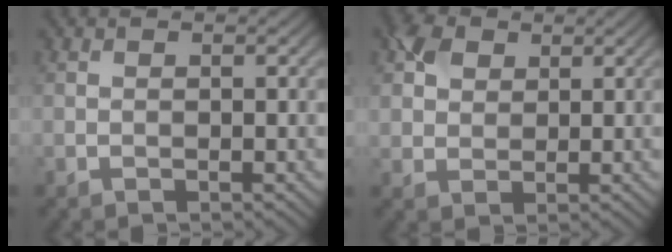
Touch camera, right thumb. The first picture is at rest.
{"total": 4.0, "force": [1.9, 3.0, 1.8], "torque": [-0.043, 0.003, 0.035]}